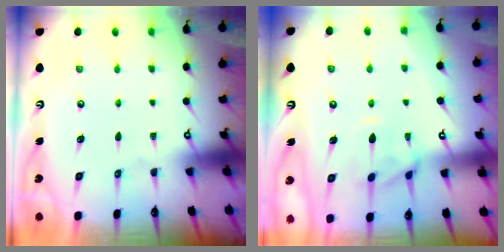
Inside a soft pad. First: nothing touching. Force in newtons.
{"total": 1.2, "press": 0.7, "slide": 1.0}